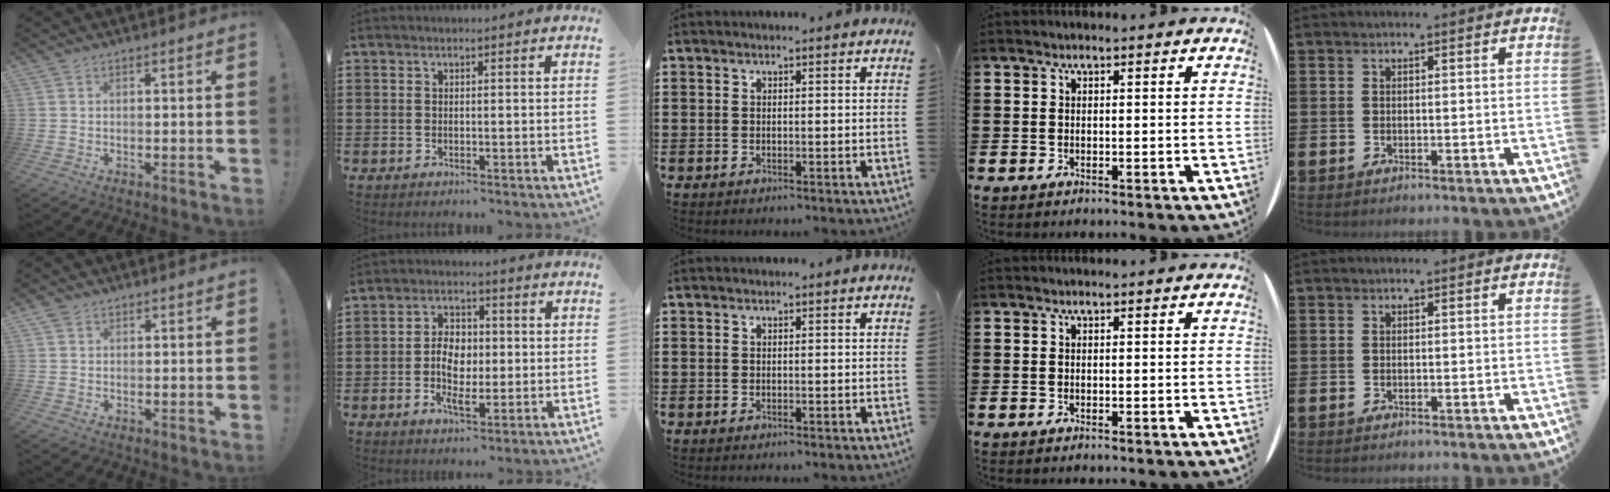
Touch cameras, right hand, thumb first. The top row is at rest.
{"thumb": {"total": 1.5, "force": [1.0, 1.0, 0.2], "torque": [-0.004, 0.000, 0.021]}, "index": {"total": 6.1, "force": [-0.7, 3.8, 4.8], "torque": [-0.093, 0.007, -0.017]}}